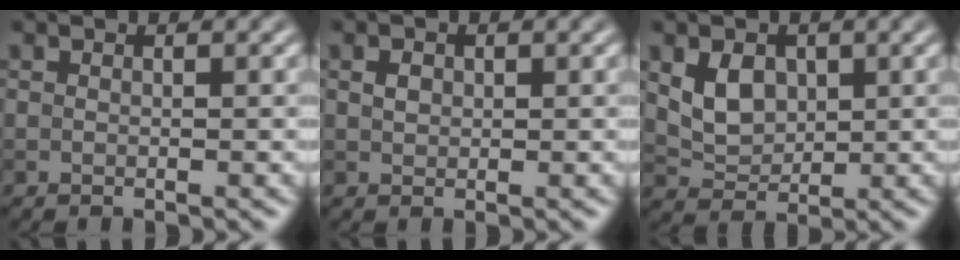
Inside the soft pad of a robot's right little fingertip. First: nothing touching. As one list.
[{"total": 1.0, "force": [0.1, 0.9, 0.5], "torque": [-0.012, 0.001, 0.001]}, {"total": 3.4, "force": [0.7, 2.6, 2.1], "torque": [-0.043, -0.004, 0.016]}]